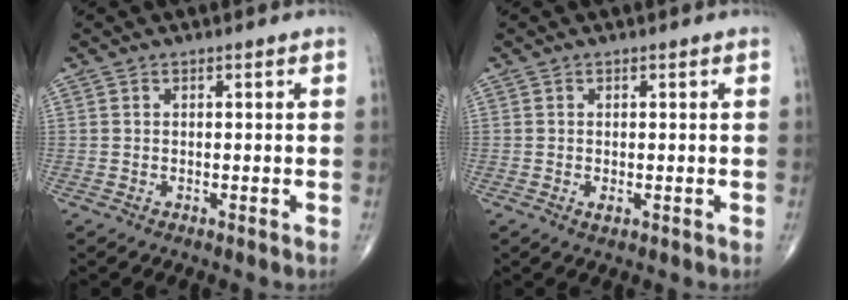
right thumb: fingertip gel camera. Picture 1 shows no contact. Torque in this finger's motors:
{"motor_torque": [-0.17, 0.34, 0.12, 0.15, 0.03]}